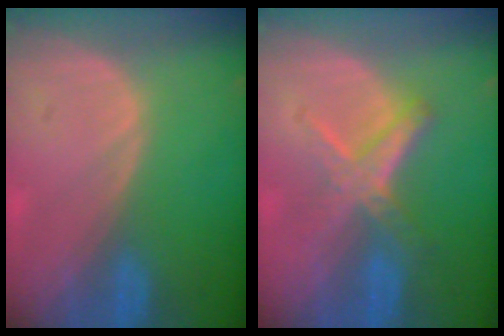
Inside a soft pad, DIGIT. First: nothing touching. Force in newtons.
{"total": 5.8, "press": 5.5, "slide": 1.8}